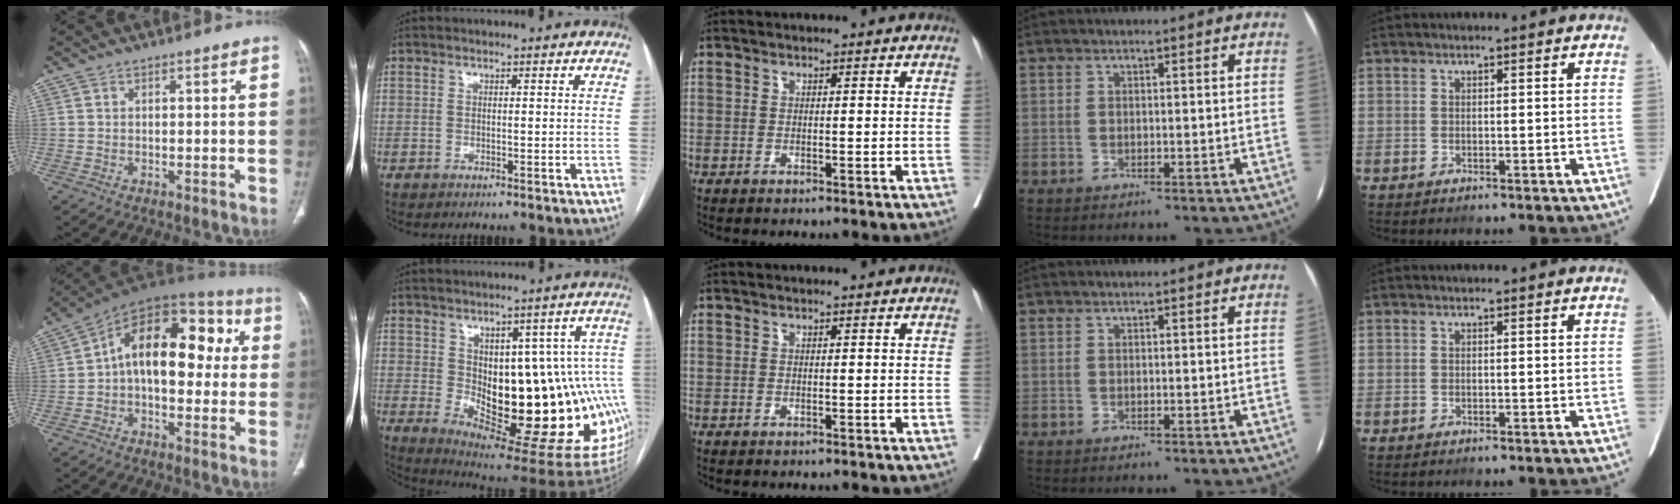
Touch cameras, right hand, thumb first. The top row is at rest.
{"thumb": {"total": 19.3, "force": [1.9, 11.2, 15.6], "torque": [-0.197, 0.049, 0.017]}, "index": {"total": 21.6, "force": [-2.3, 7.9, 20.0], "torque": [-0.192, 0.021, -0.005]}}